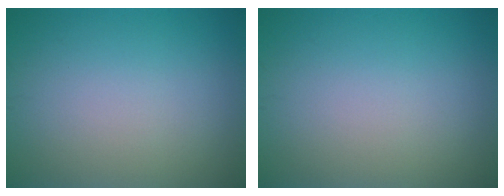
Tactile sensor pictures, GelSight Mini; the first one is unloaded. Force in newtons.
{"total": 0.0}